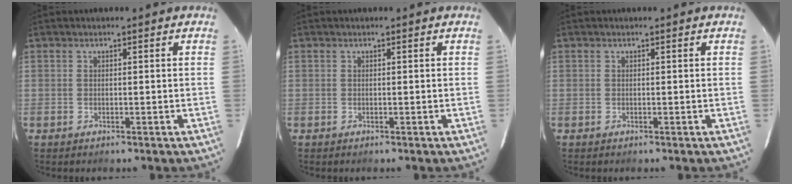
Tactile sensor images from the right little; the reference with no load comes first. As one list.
[{"total": 0.0}, {"total": 0.0}]